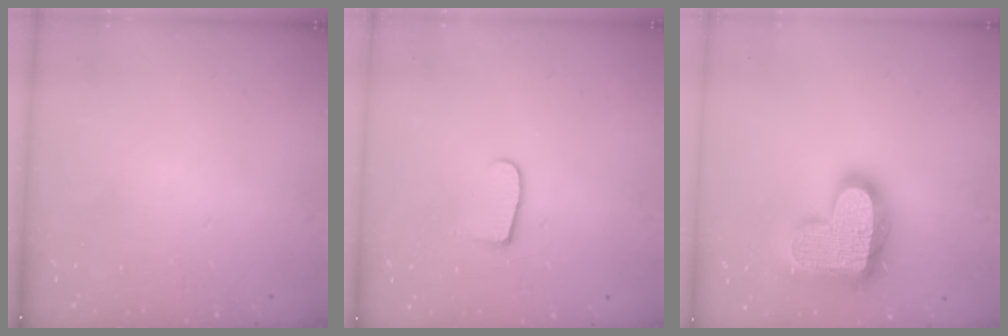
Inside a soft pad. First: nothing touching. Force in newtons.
{"total": 6.6, "press": 6.6, "slide": 0.6}
{"total": 21.4, "press": 21.4, "slide": 1.3}